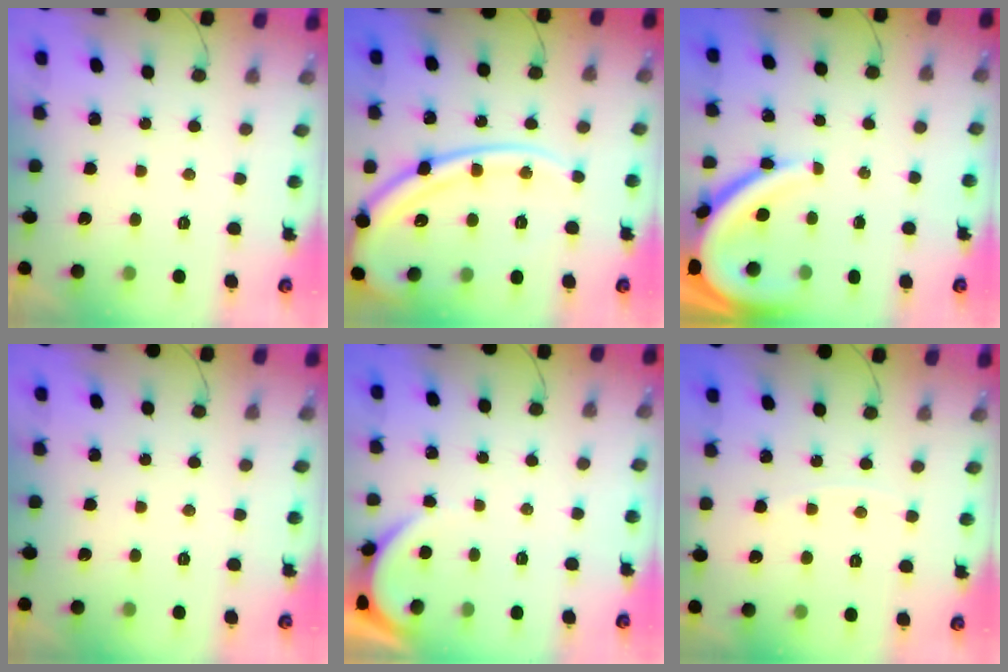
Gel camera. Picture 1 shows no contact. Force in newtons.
{"total": 17.9, "press": 17.8, "slide": 2.1}
{"total": 10.9, "press": 10.8, "slide": 1.1}
{"total": 0.0}
{"total": 2.1, "press": 2.1, "slide": 0.3}
{"total": 2.6, "press": 2.6, "slide": 0.2}